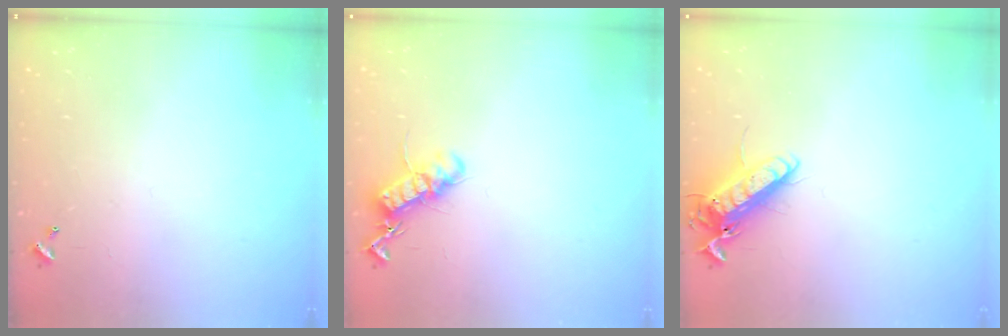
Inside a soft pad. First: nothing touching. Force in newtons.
{"total": 13.1, "press": 13.1, "slide": 0.2}
{"total": 14.2, "press": 14.0, "slide": 2.5}